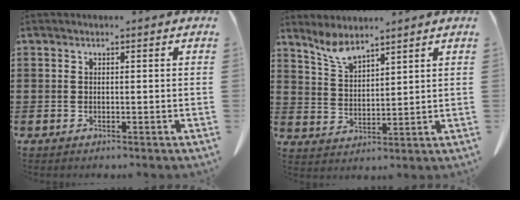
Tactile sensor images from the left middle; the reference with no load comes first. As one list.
[{"total": 5.1, "force": [4.3, 1.2, 2.4], "torque": [-0.060, -0.011, 0.078]}]